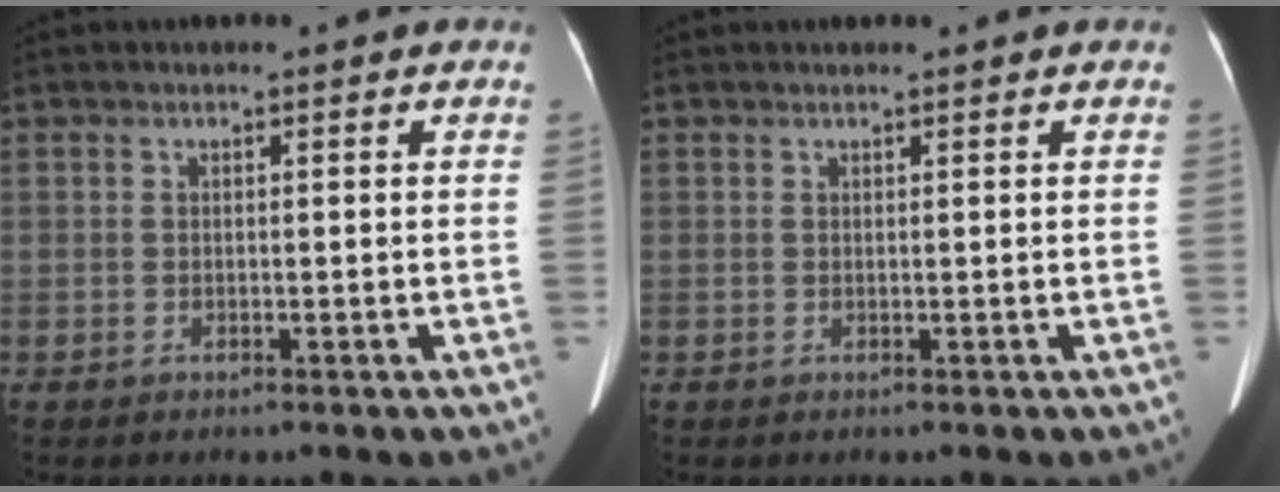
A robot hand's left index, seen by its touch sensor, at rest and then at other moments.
{"total": 0.6, "force": [0.6, 0.1, 0.2], "torque": [-0.006, 0.013, 0.010]}